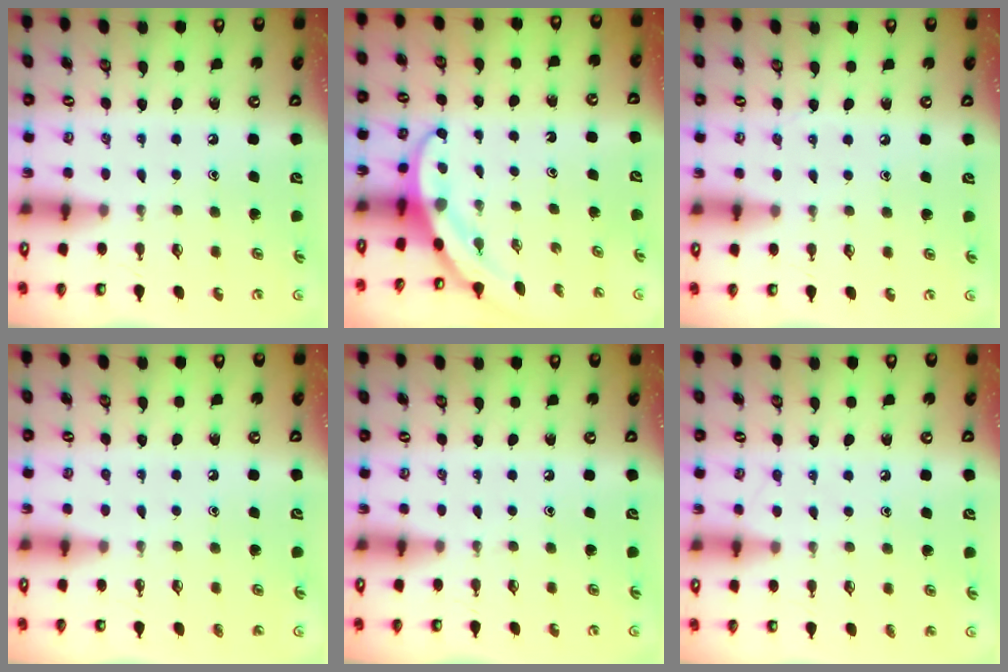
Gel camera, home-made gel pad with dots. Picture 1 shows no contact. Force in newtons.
{"total": 3.8, "press": 3.8, "slide": 0.3}
{"total": 4.1, "press": 4.0, "slide": 0.5}
{"total": 0.7, "press": 0.7, "slide": 0.0}
{"total": 0.0}
{"total": 6.5, "press": 6.4, "slide": 0.8}